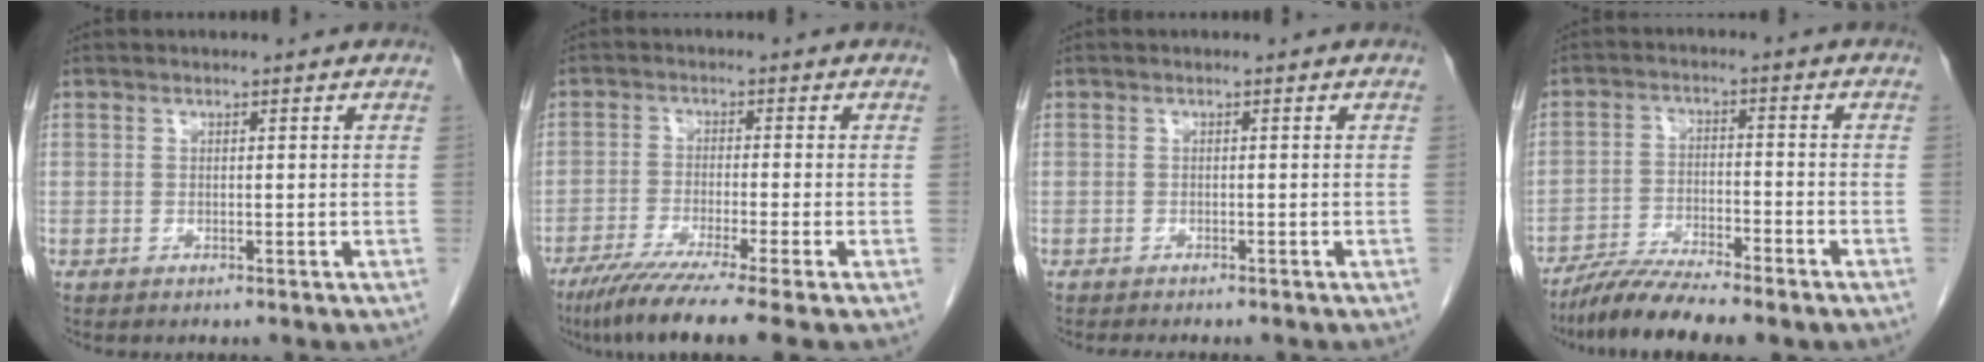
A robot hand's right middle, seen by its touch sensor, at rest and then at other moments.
{"total": 10.3, "force": [-7.7, -1.4, 6.8], "torque": [-0.101, -0.032, -0.122]}
{"total": 2.9, "force": [-2.5, 0.7, 1.3], "torque": [-0.020, -0.008, -0.029]}
{"total": 8.2, "force": [-7.0, 0.4, 4.3], "torque": [-0.076, -0.019, -0.121]}